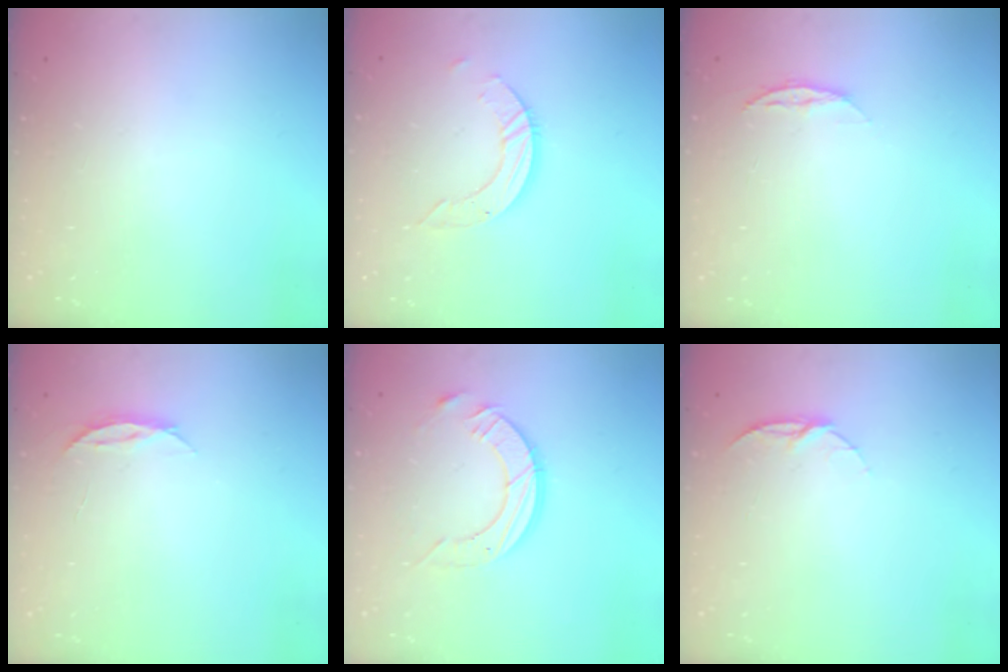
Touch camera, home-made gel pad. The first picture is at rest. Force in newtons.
{"total": 5.8, "press": 5.8, "slide": 0.1}
{"total": 5.1, "press": 5.1, "slide": 0.7}
{"total": 3.7, "press": 3.6, "slide": 0.4}
{"total": 10.4, "press": 10.3, "slide": 0.9}
{"total": 6.9, "press": 6.9, "slide": 0.8}